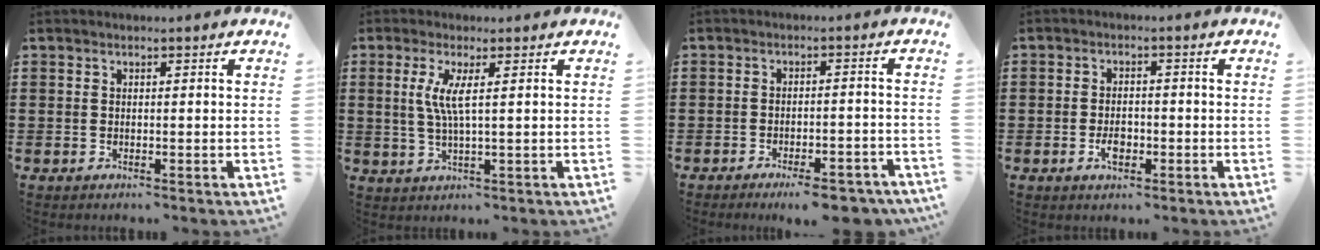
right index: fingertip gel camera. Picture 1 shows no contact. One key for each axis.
{"total": 4.5, "fx": 0.9, "fy": 0.1, "fz": 4.4, "tx": -0.096, "ty": -0.011, "tz": 0.013}
{"total": 4.9, "fx": -4.1, "fy": 0.5, "fz": 2.7, "tx": -0.040, "ty": -0.004, "tz": -0.072}
{"total": 3.2, "fx": -1.1, "fy": 1.6, "fz": 2.5, "tx": -0.053, "ty": 0.001, "tz": -0.022}